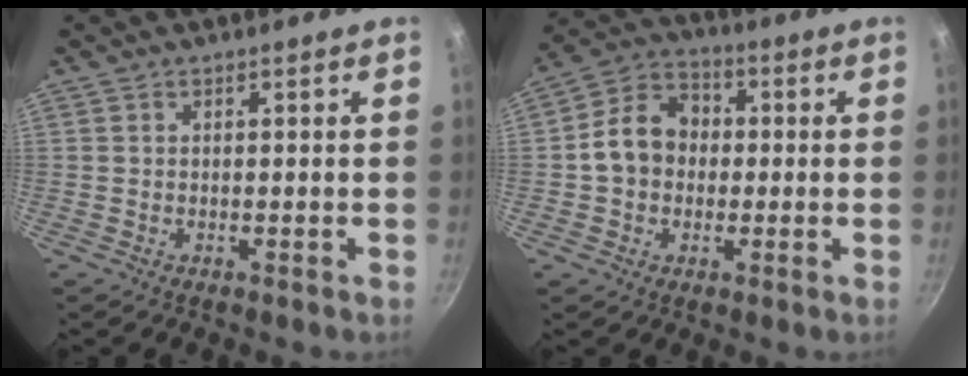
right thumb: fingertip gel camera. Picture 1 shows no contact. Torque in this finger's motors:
{"motor_torque": [0.52, 1.87, 1.14, -0.39, 0.04]}